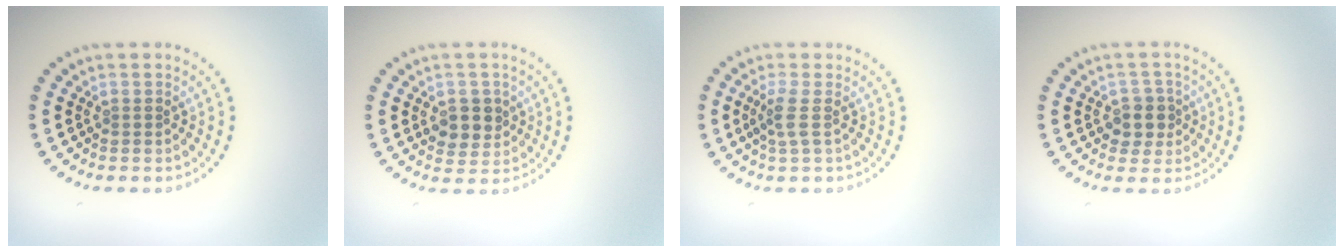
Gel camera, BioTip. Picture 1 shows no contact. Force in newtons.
{"total": 2.8, "press": 2.8, "slide": 0.5}
{"total": 1.8, "press": 1.4, "slide": 1.1}
{"total": 2.4, "press": 2.3, "slide": 0.9}